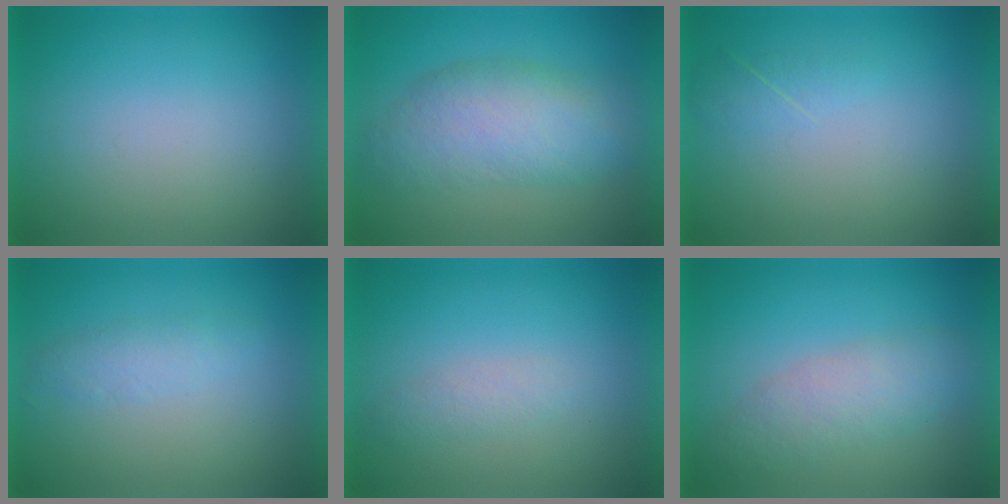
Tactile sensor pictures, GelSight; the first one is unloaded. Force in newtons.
{"total": 7.1}
{"total": 1.9}
{"total": 2.5}
{"total": 1.8}
{"total": 3.7}